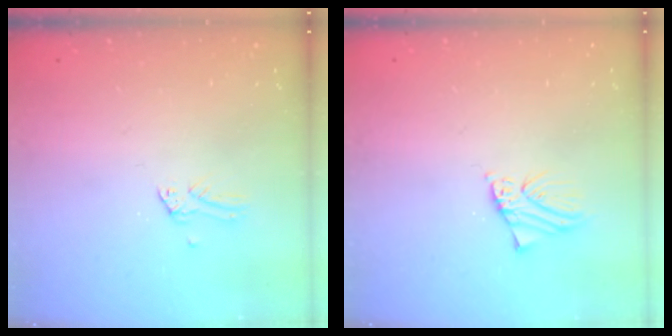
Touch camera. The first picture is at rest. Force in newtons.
{"total": 1.6, "press": 1.6, "slide": 0.1}